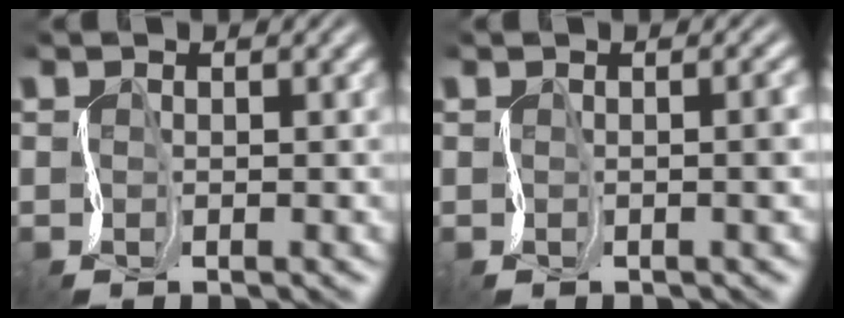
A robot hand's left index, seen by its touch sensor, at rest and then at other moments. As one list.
[{"total": 1.6, "force": [0.5, 0.6, 1.4], "torque": [-0.007, 0.003, 0.000]}]